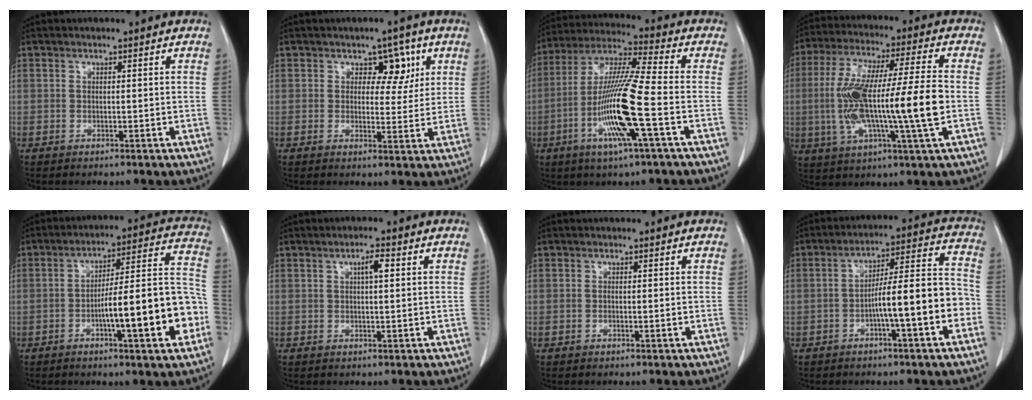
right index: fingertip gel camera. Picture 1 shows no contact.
{"total": 4.9, "force": [2.1, 3.2, 3.1], "torque": [-0.028, 0.005, 0.029]}
{"total": 15.0, "force": [-4.5, -0.1, 14.3], "torque": [-0.293, -0.011, -0.092]}
{"total": 18.1, "force": [-1.7, 0.9, 18.0], "torque": [-0.347, 0.008, -0.034]}
{"total": 16.1, "force": [-4.9, 1.8, 15.2], "torque": [-0.217, 0.021, -0.072]}
{"total": 2.5, "force": [0.7, 0.4, 2.4], "torque": [-0.042, 0.004, 0.012]}
{"total": 0.7, "force": [-0.1, 0.1, 0.7], "torque": [-0.014, -0.001, 0.000]}
{"total": 11.6, "force": [-3.7, 0.7, 11.0], "torque": [-0.170, 0.029, -0.057]}